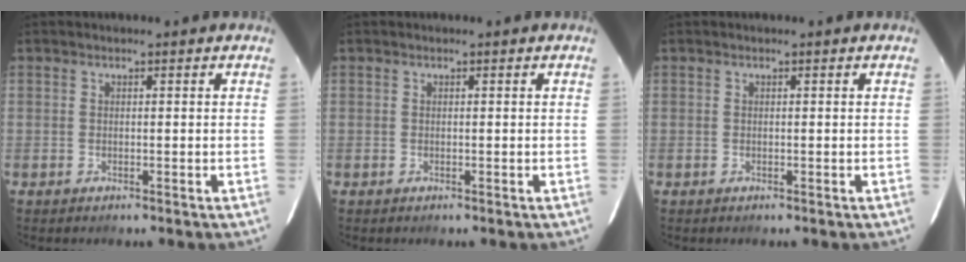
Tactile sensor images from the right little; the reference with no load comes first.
{"total": 0.0}
{"total": 0.0}